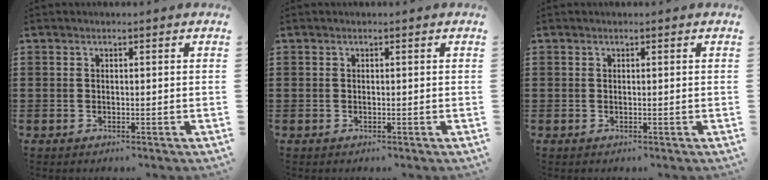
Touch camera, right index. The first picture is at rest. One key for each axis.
{"total": 0.0}
{"total": 0.0}